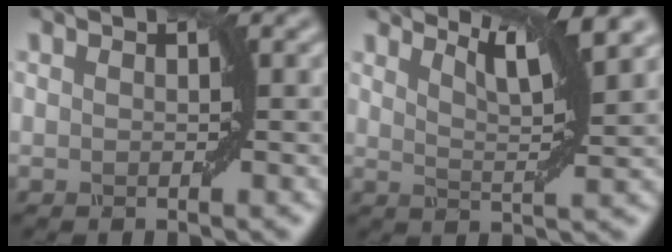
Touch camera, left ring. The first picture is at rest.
{"total": 5.0, "force": [3.6, 0.9, 3.4], "torque": [-0.052, 0.008, 0.056]}